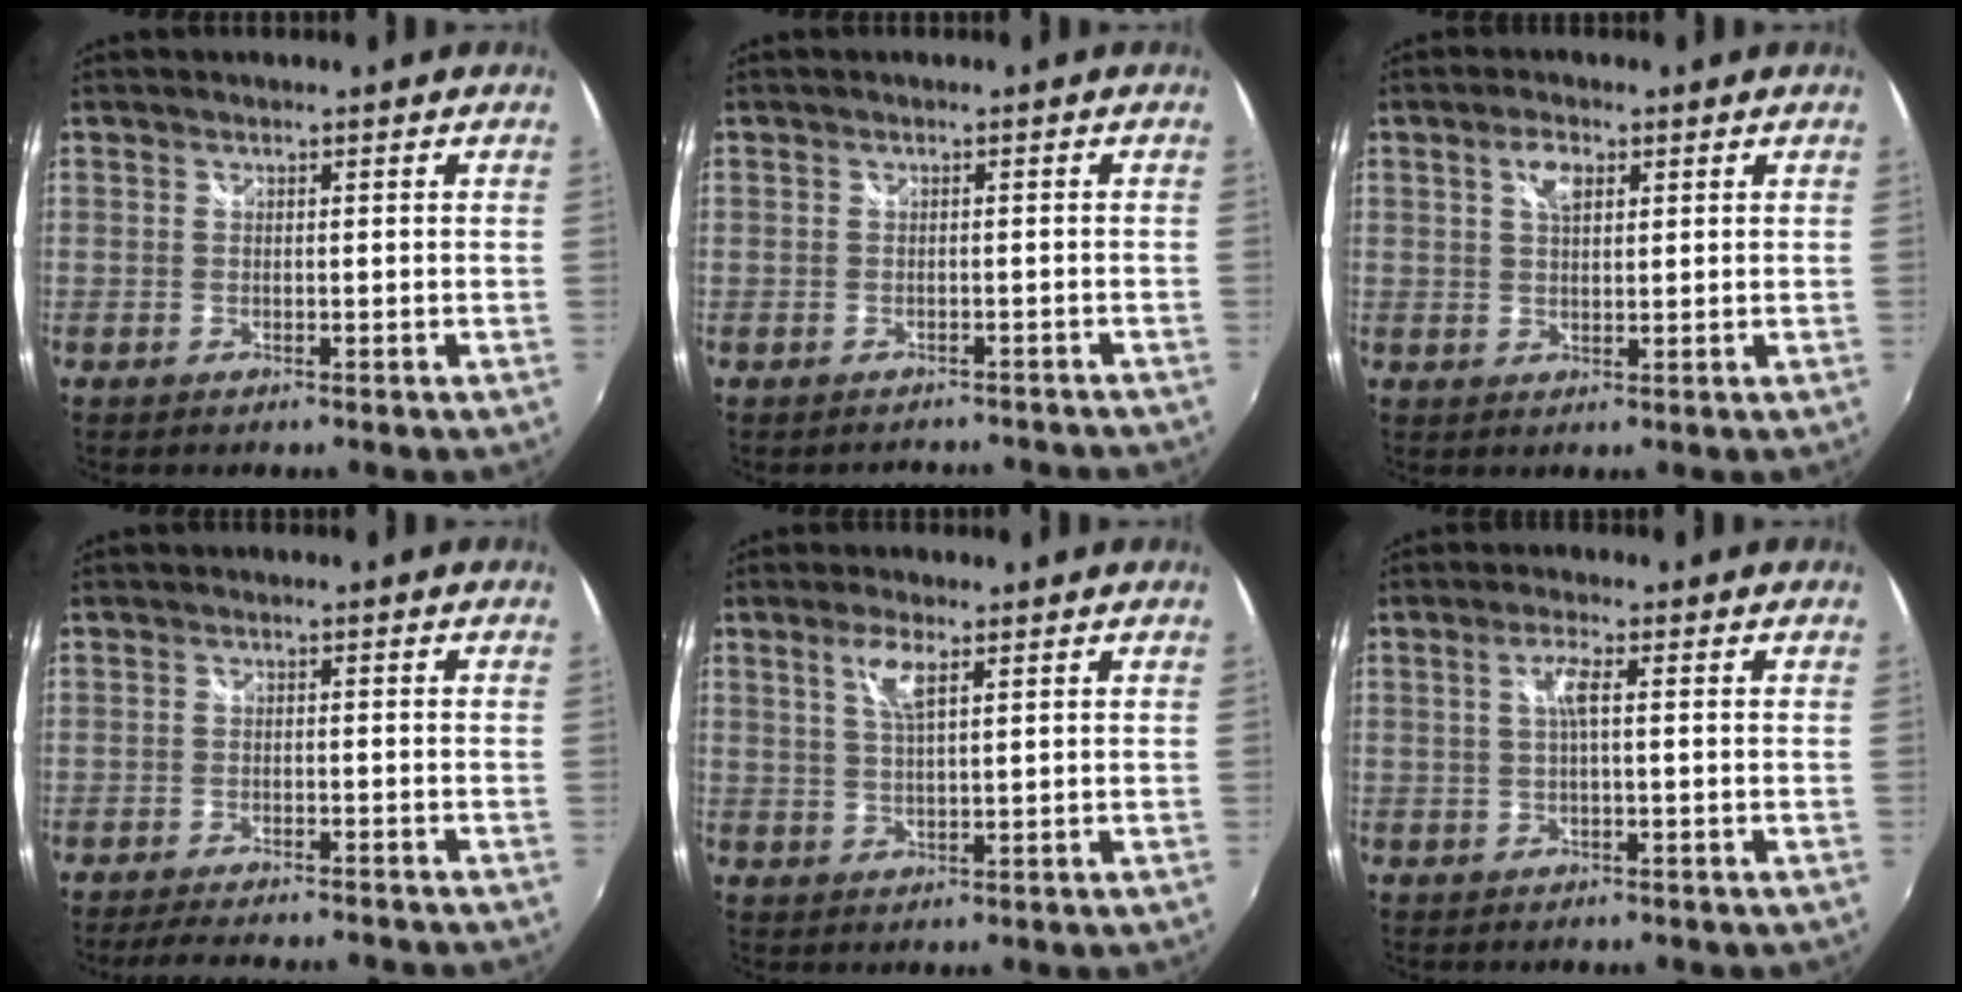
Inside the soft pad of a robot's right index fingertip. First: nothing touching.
{"total": 6.4, "force": [-5.8, 2.0, 1.8], "torque": [-0.034, -0.008, -0.066]}
{"total": 3.8, "force": [1.6, 1.9, 2.9], "torque": [-0.050, 0.007, 0.029]}
{"total": 9.2, "force": [-8.3, 1.1, 3.9], "torque": [-0.089, -0.013, -0.124]}
{"total": 4.4, "force": [2.1, 1.0, 3.7], "torque": [-0.072, 0.002, 0.042]}
{"total": 2.9, "force": [0.2, 0.0, 2.9], "torque": [-0.058, 0.003, 0.004]}